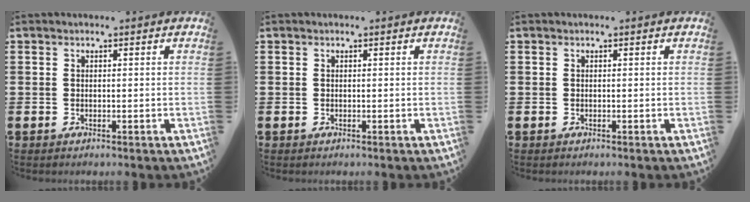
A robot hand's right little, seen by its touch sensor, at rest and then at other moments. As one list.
[{"total": 0.0}, {"total": 0.0}]